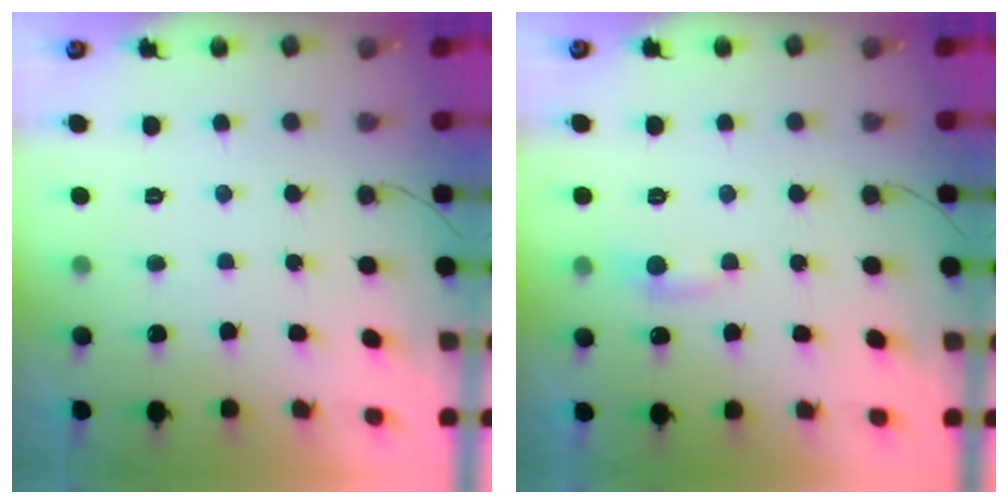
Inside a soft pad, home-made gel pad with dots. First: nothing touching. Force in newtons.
{"total": 4.7, "press": 4.6, "slide": 0.6}